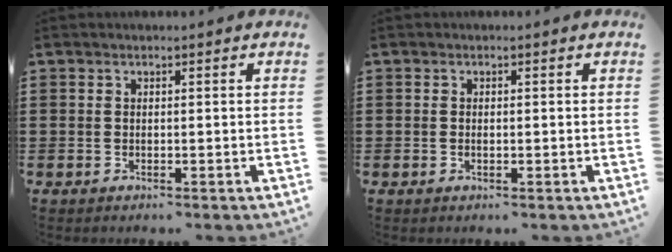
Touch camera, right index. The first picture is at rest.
{"total": 0.5, "force": [-0.2, 0.2, 0.5], "torque": [-0.010, -0.001, -0.003]}